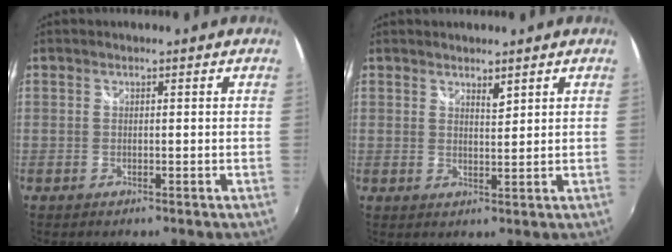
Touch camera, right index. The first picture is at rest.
{"total": 1.9, "force": [1.6, 0.4, 1.0], "torque": [-0.015, -0.001, 0.027]}